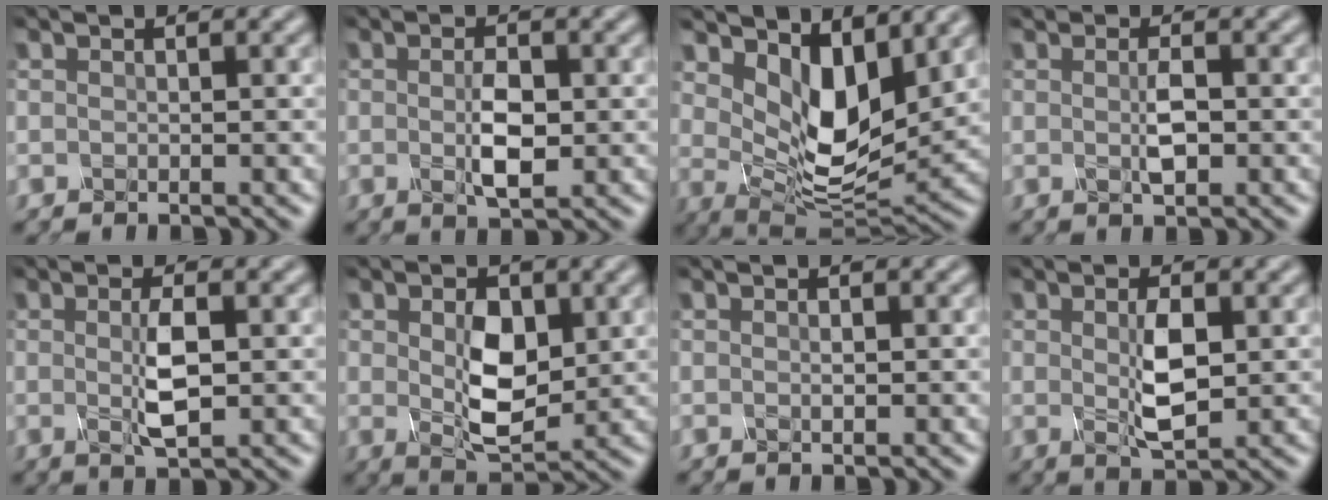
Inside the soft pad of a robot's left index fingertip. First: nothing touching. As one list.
[{"total": 2.6, "force": [0.0, 0.9, 2.4], "torque": [-0.054, 0.001, 0.002]}, {"total": 6.8, "force": [3.0, 3.4, 5.0], "torque": [-0.096, -0.020, 0.053]}, {"total": 1.3, "force": [0.1, 0.2, 1.3], "torque": [-0.032, 0.002, 0.002]}, {"total": 2.6, "force": [0.3, 0.4, 2.6], "torque": [-0.058, 0.001, 0.008]}, {"total": 4.8, "force": [0.7, 2.7, 3.9], "torque": [-0.079, -0.001, 0.017]}, {"total": 0.0}, {"total": 3.1, "force": [0.4, 0.8, 2.9], "torque": [-0.066, 0.002, 0.011]}]